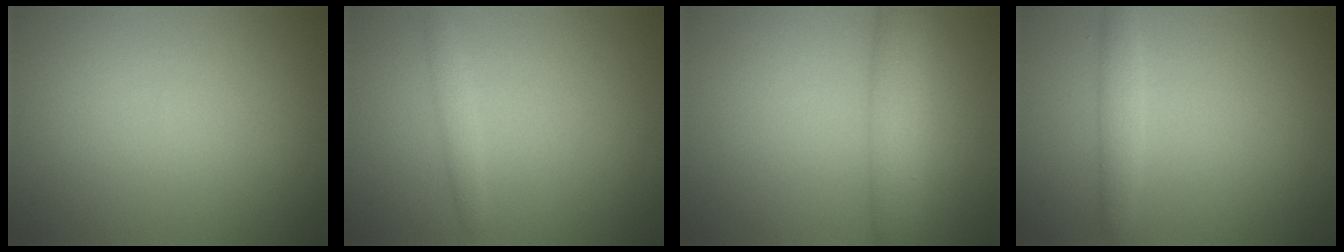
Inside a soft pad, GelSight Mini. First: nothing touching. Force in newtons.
{"total": 1.3, "press": 1.3, "slide": 0.0}
{"total": 3.7, "press": 3.7, "slide": 0.2}
{"total": 1.9, "press": 1.8, "slide": 0.1}